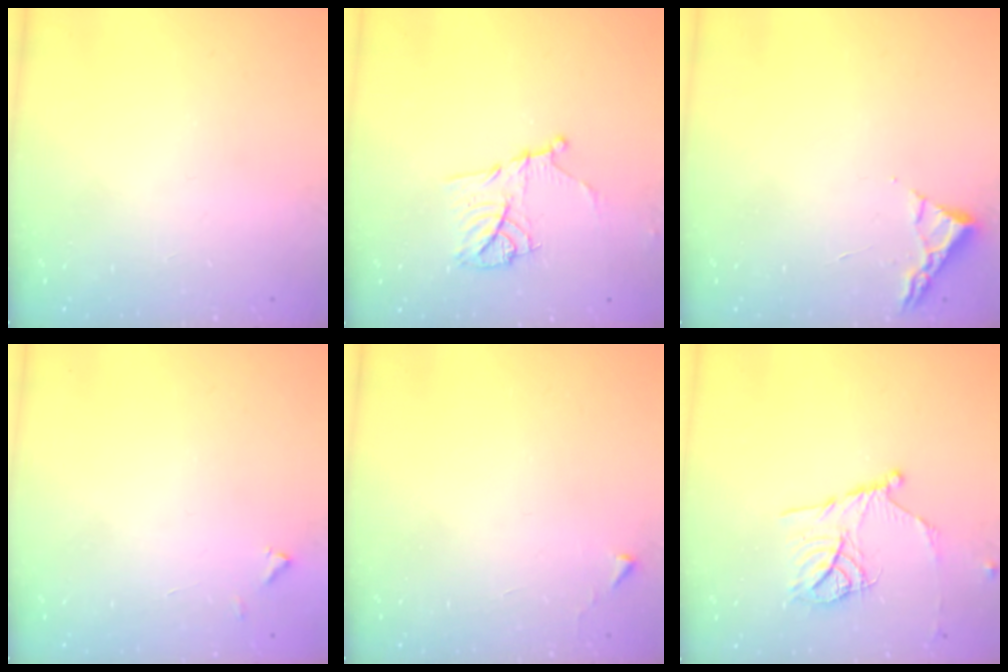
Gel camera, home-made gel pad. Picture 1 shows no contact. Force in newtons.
{"total": 11.8, "press": 11.8, "slide": 0.5}
{"total": 3.0, "press": 2.9, "slide": 0.4}
{"total": 4.0, "press": 3.9, "slide": 0.2}
{"total": 2.7, "press": 2.6, "slide": 0.4}
{"total": 13.1, "press": 13.1, "slide": 1.0}